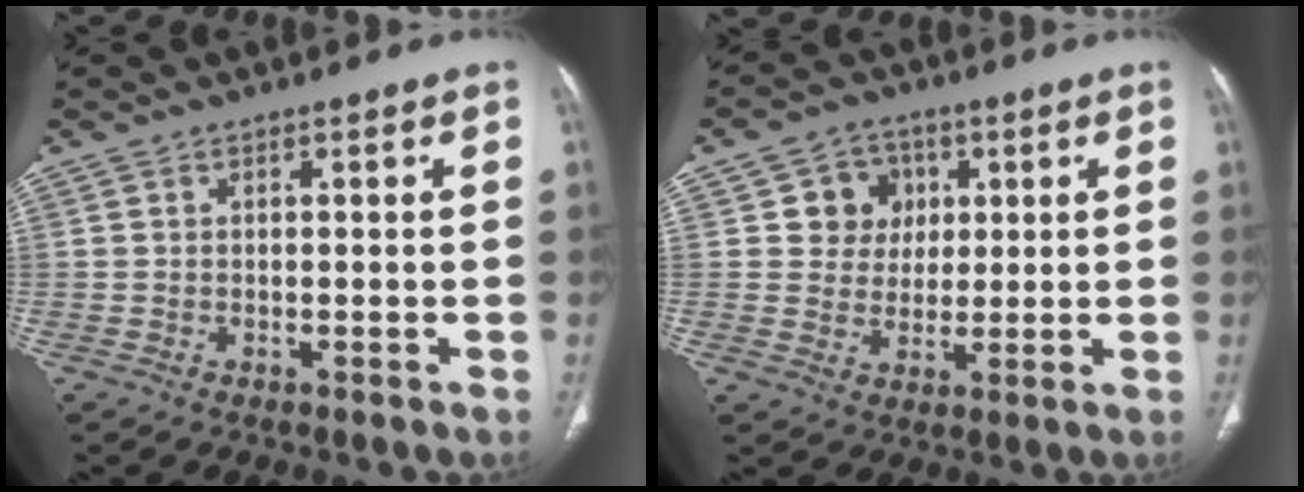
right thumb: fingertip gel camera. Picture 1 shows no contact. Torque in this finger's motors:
{"motor_torque": [0.14, 1.46, 0.38, -0.12, 0.00]}